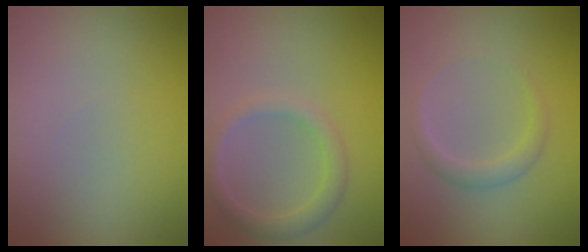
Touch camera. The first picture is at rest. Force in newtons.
{"total": 2.1, "press": 2.1, "slide": 0.3}
{"total": 1.5, "press": 1.5, "slide": 0.0}